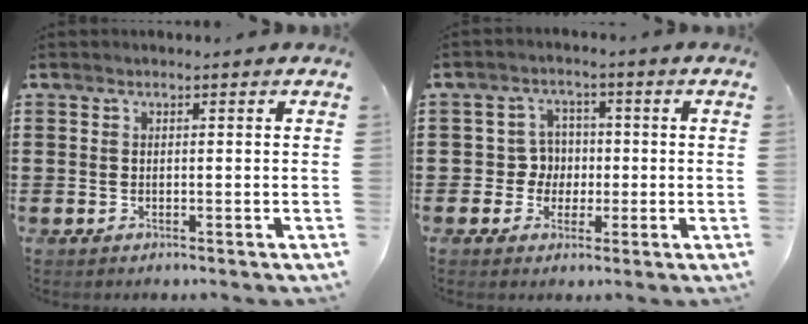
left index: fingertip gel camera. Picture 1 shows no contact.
{"total": 4.5, "force": [-0.4, 4.4, 1.1], "torque": [-0.039, 0.012, -0.011]}